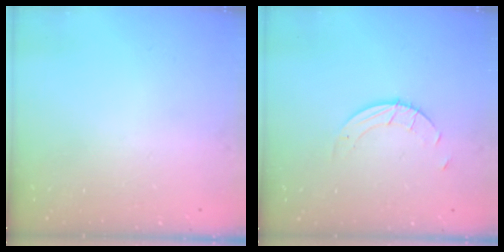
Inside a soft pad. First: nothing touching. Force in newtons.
{"total": 2.5, "press": 2.5, "slide": 0.2}